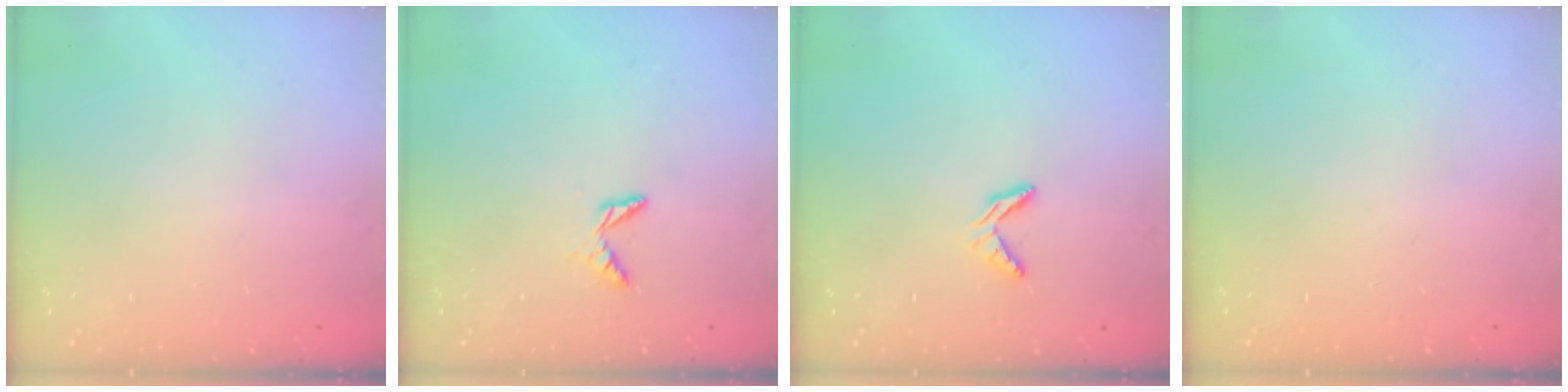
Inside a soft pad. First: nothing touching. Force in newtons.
{"total": 4.7, "press": 4.7, "slide": 0.5}
{"total": 4.2, "press": 4.2, "slide": 0.3}
{"total": 0.0}